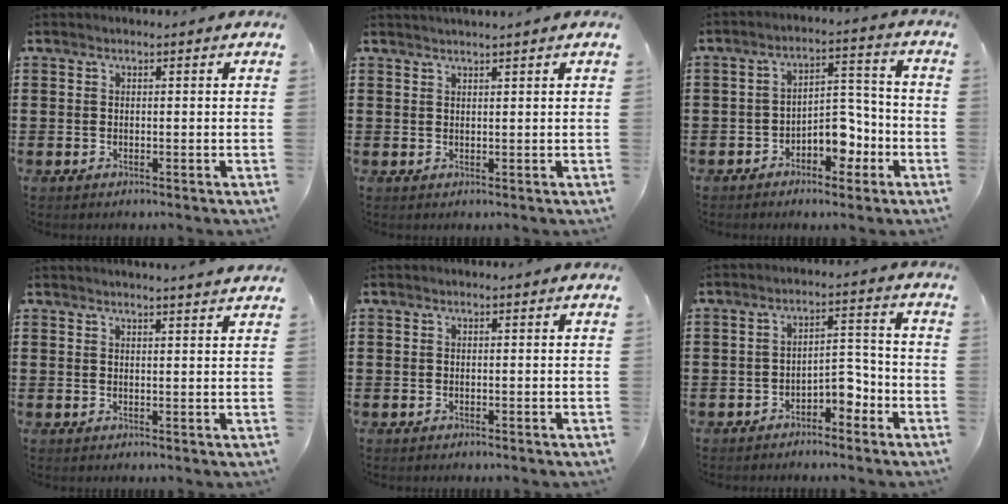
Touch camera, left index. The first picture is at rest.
{"total": 1.1, "force": [1.0, -0.2, 0.2], "torque": [-0.004, -0.002, 0.021]}
{"total": 6.0, "force": [-3.4, 3.5, 3.6], "torque": [-0.062, 0.022, -0.062]}
{"total": 2.1, "force": [2.0, -0.4, 0.3], "torque": [-0.008, -0.004, 0.039]}
{"total": 0.0}
{"total": 4.2, "force": [-3.2, 1.7, 2.2], "torque": [-0.039, 0.012, -0.062]}